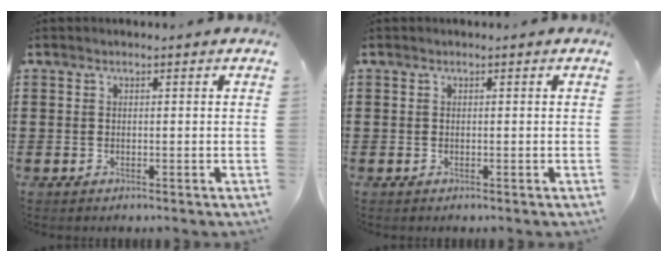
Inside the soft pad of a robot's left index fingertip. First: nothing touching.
{"total": 0.0}